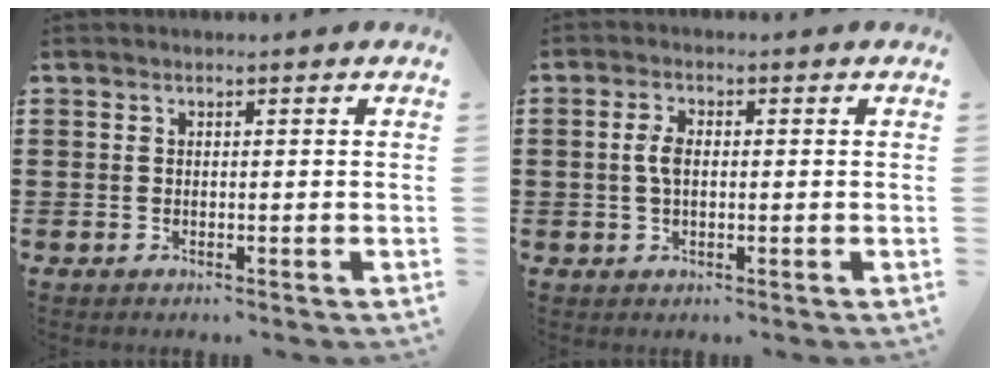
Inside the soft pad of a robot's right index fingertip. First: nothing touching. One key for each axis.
{"total": 3.3, "fx": 0.2, "fy": 1.6, "fz": 2.9, "tx": -0.066, "ty": 0.004, "tz": -0.001}